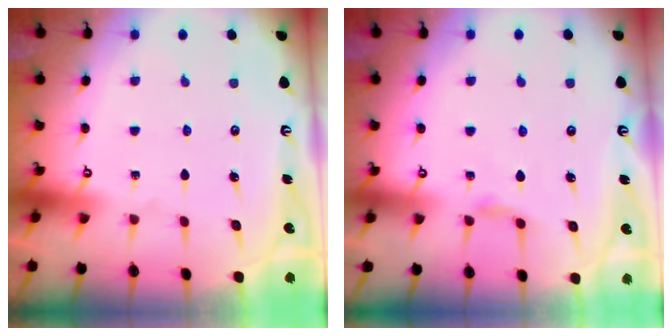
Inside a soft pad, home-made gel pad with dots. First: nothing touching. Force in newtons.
{"total": 3.6, "press": 3.6, "slide": 0.6}